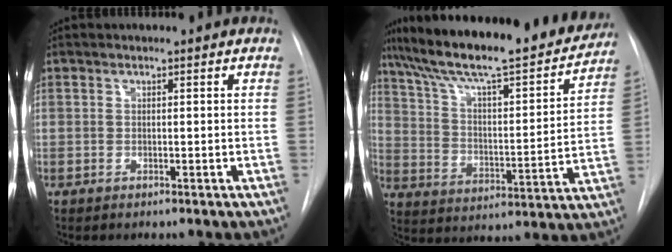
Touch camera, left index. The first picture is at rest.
{"total": 25.9, "force": [22.2, 4.0, 12.7], "torque": [-0.212, -0.017, 0.320]}